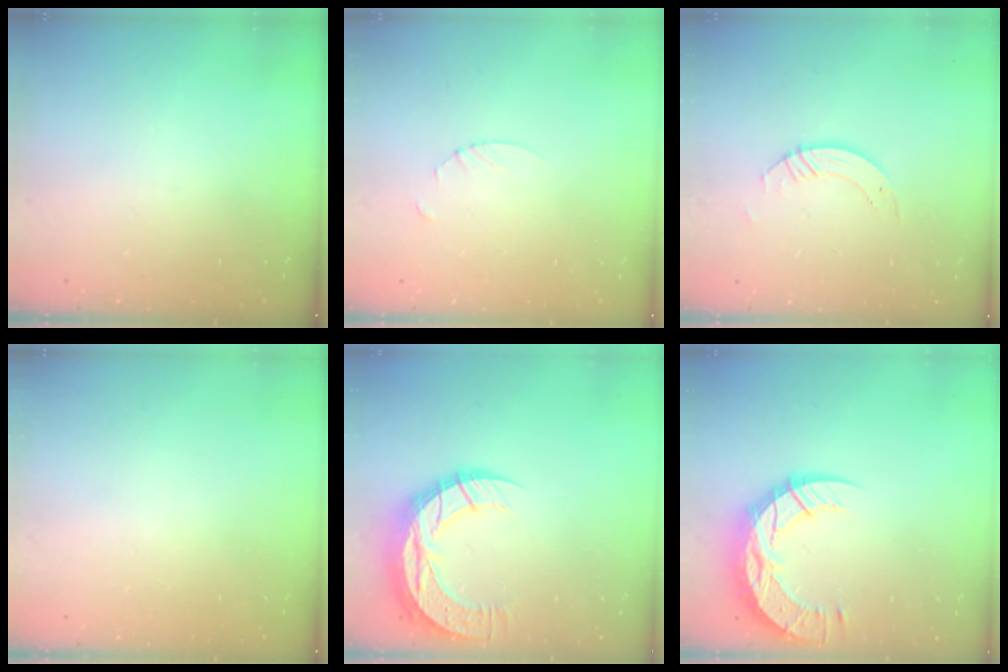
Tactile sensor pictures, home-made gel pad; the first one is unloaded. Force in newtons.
{"total": 2.7, "press": 2.7, "slide": 0.3}
{"total": 3.6, "press": 3.6, "slide": 0.3}
{"total": 0.0}
{"total": 15.8, "press": 15.7, "slide": 1.1}
{"total": 15.7, "press": 15.6, "slide": 1.2}